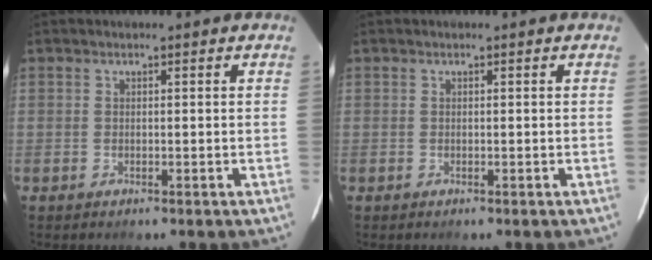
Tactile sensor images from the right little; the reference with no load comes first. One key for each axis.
{"total": 0.0}